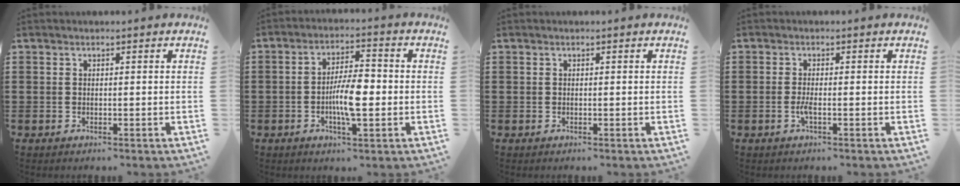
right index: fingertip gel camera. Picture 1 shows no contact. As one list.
[{"total": 7.1, "force": [-1.3, 2.1, 6.7], "torque": [-0.128, 0.001, -0.027]}, {"total": 0.0}, {"total": 1.7, "force": [-0.7, 0.2, 1.5], "torque": [-0.035, -0.003, -0.015]}]